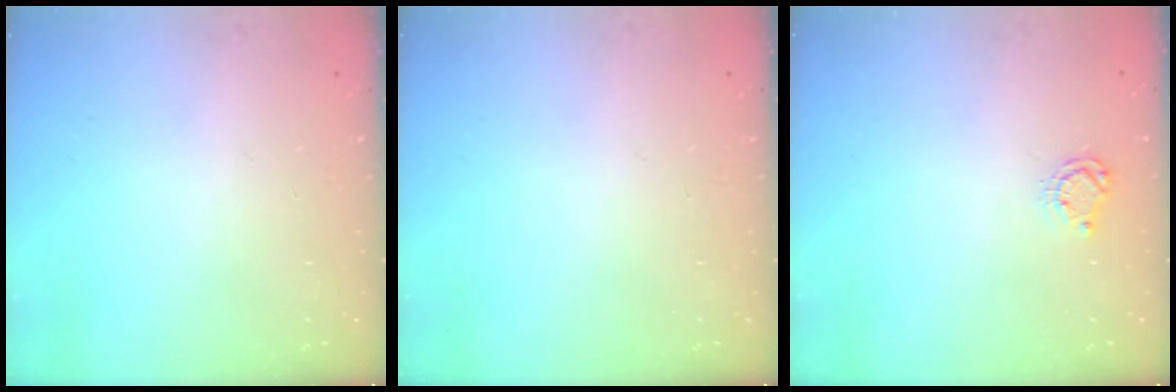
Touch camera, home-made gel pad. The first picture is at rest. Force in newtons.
{"total": 0.0}
{"total": 5.7, "press": 5.6, "slide": 0.7}